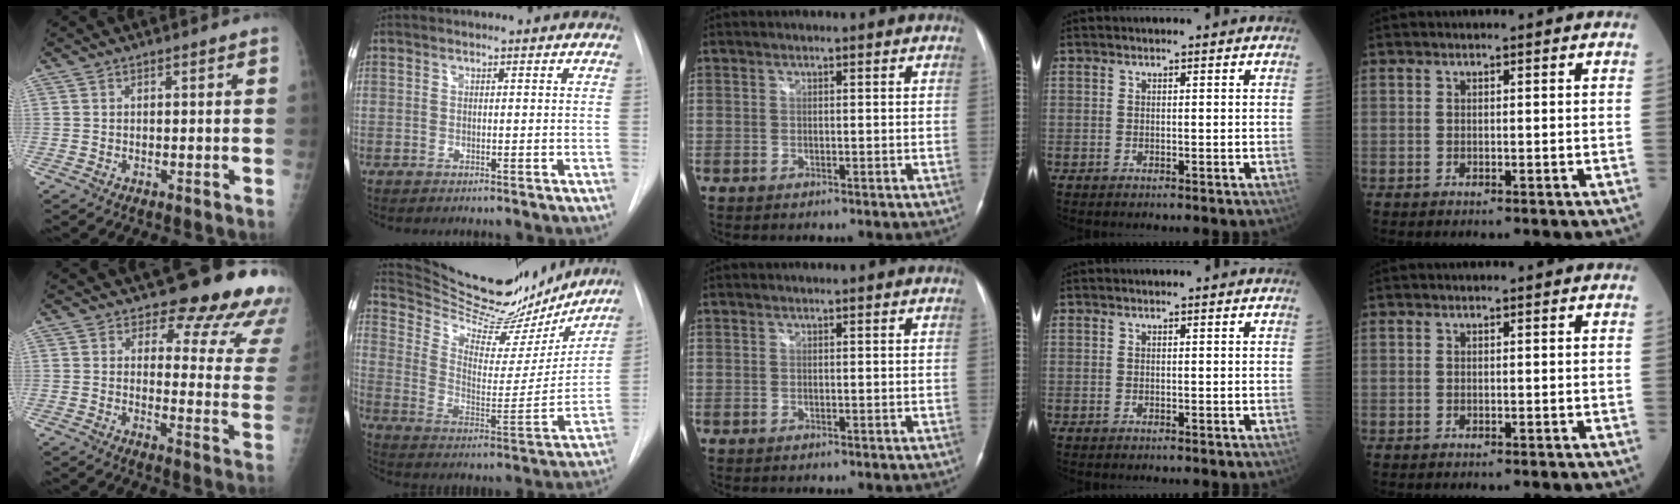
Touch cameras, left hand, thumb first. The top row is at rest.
{"thumb": {"total": 18.7, "force": [16.8, 6.2, 5.2], "torque": [-0.011, -0.138, 0.171]}, "index": {"total": 22.9, "force": [21.1, 5.2, 7.0], "torque": [-0.112, -0.037, 0.308]}}